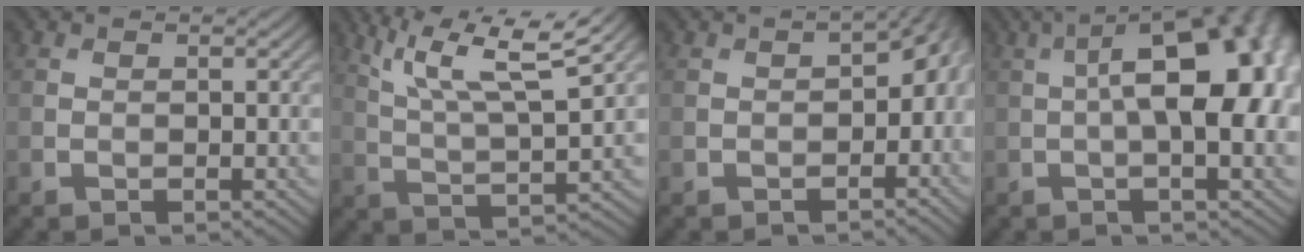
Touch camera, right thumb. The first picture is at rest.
{"total": 12.8, "force": [7.5, 2.8, 10.0], "torque": [-0.188, 0.014, 0.120]}
{"total": 6.3, "force": [-1.1, 4.0, 4.8], "torque": [-0.055, -0.016, -0.016]}
{"total": 14.6, "force": [1.0, 6.3, 13.2], "torque": [-0.163, 0.028, -0.001]}